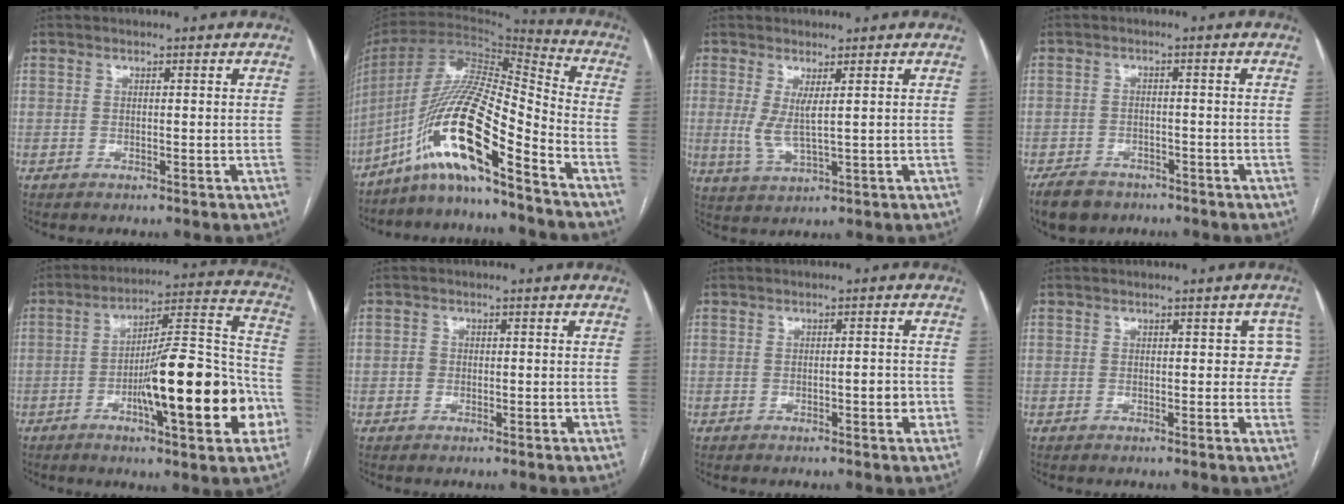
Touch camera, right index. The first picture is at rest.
{"total": 16.5, "force": [-10.6, 1.1, 12.6], "torque": [-0.246, 0.001, -0.195]}
{"total": 4.2, "force": [0.9, 0.5, 4.0], "torque": [-0.090, -0.010, 0.027]}
{"total": 5.9, "force": [-4.5, 3.3, 1.9], "torque": [-0.039, -0.003, -0.073]}
{"total": 20.4, "force": [-6.4, 3.4, 19.0], "torque": [-0.253, 0.020, -0.090]}
{"total": 1.2, "force": [-0.1, 1.2, 0.2], "torque": [-0.003, 0.004, -0.002]}
{"total": 2.0, "force": [-0.6, 0.6, 1.8], "torque": [-0.025, 0.001, -0.008]}
{"total": 3.6, "force": [0.6, 2.4, 2.6], "torque": [-0.003, 0.013, -0.001]}